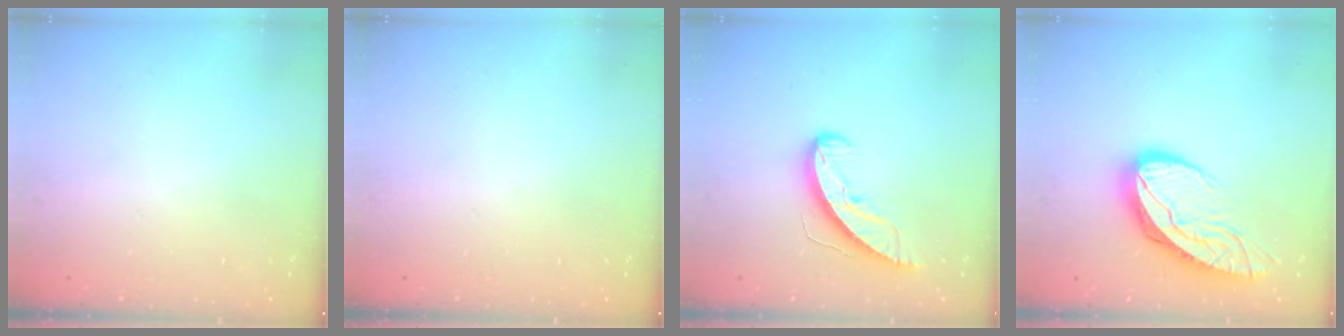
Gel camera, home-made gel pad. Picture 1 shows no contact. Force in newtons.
{"total": 0.0}
{"total": 8.9, "press": 8.8, "slide": 0.9}
{"total": 12.8, "press": 12.8, "slide": 1.6}